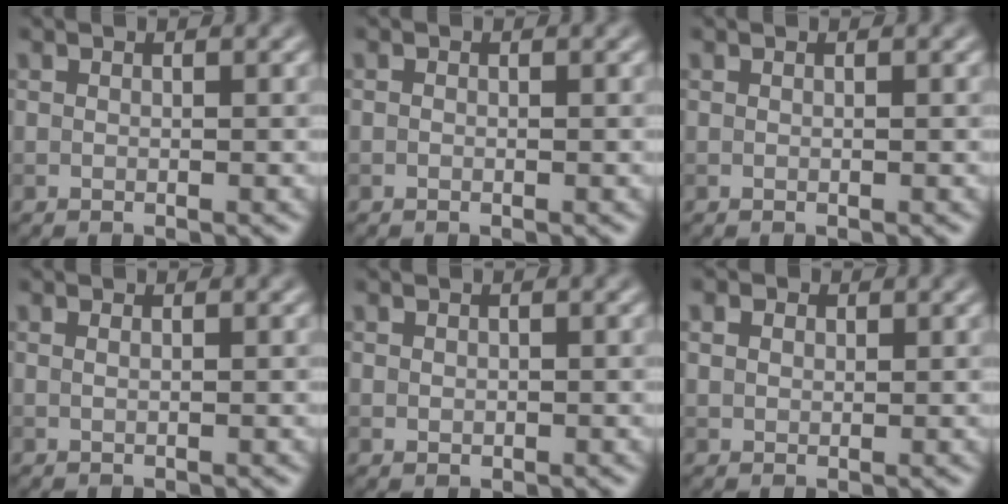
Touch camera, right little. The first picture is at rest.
{"total": 0.0}
{"total": 0.0}
{"total": 0.6, "force": [0.3, 0.2, 0.5], "torque": [-0.008, -0.002, 0.000]}
{"total": 0.6, "force": [0.1, 0.5, 0.2], "torque": [0.000, -0.002, 0.002]}
{"total": 2.2, "force": [1.1, 1.6, 0.9], "torque": [-0.021, 0.008, 0.009]}